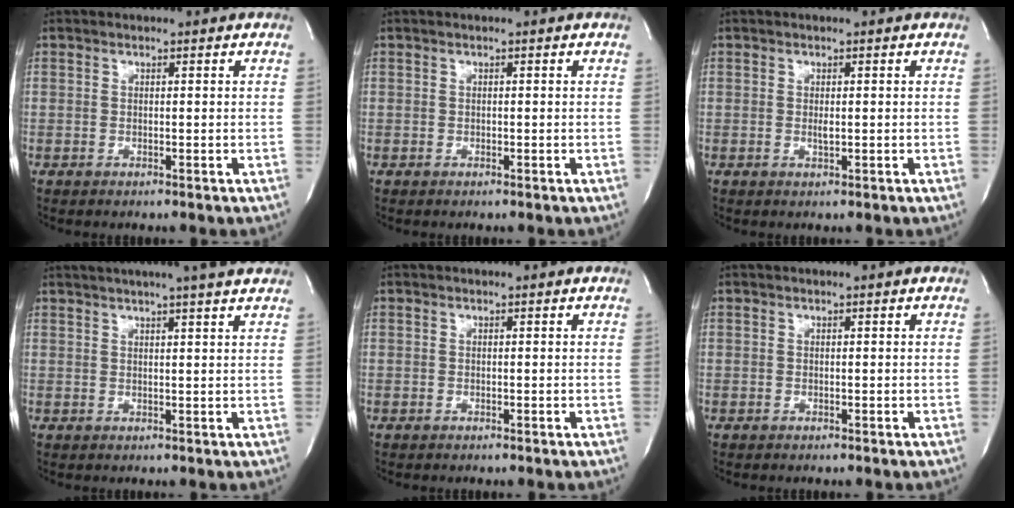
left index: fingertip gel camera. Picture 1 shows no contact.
{"total": 0.0}
{"total": 0.8, "force": [0.0, 0.2, 0.8], "torque": [-0.018, -0.005, 0.000]}
{"total": 11.6, "force": [9.8, -0.3, 6.1], "torque": [-0.103, 0.021, 0.116]}
{"total": 0.0}
{"total": 0.0}